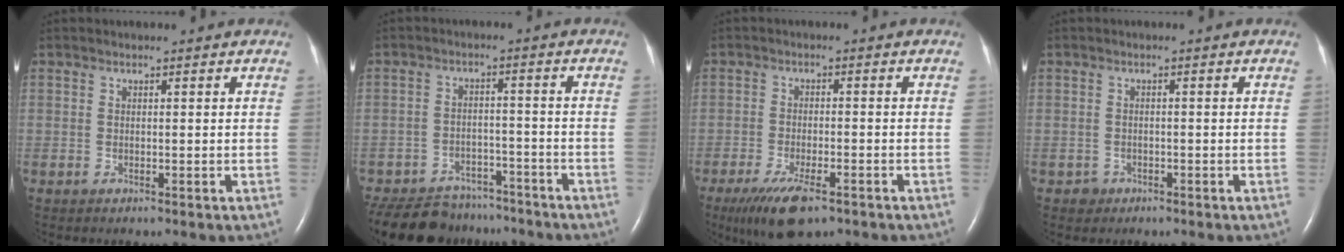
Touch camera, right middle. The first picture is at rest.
{"total": 14.8, "force": [-12.8, 6.1, 4.2], "torque": [-0.095, 0.000, -0.181]}
{"total": 8.4, "force": [-5.6, 2.5, 5.8], "torque": [-0.108, -0.017, -0.091]}
{"total": 1.4, "force": [-0.8, 1.1, -0.2], "torque": [0.001, 0.007, -0.014]}